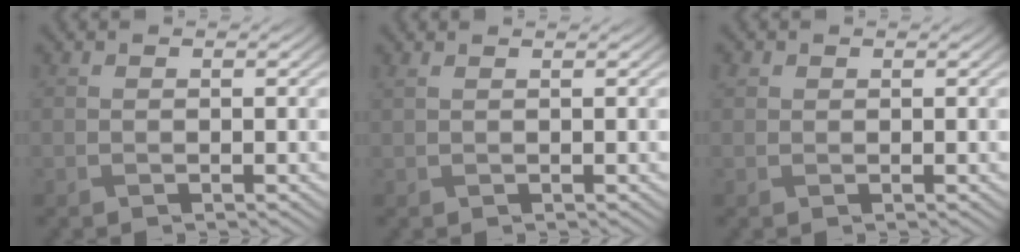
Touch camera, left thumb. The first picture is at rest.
{"total": 1.0, "force": [0.8, 0.1, 0.5], "torque": [-0.019, 0.002, 0.010]}
{"total": 0.7, "force": [0.5, 0.5, 0.1], "torque": [-0.003, 0.002, 0.009]}